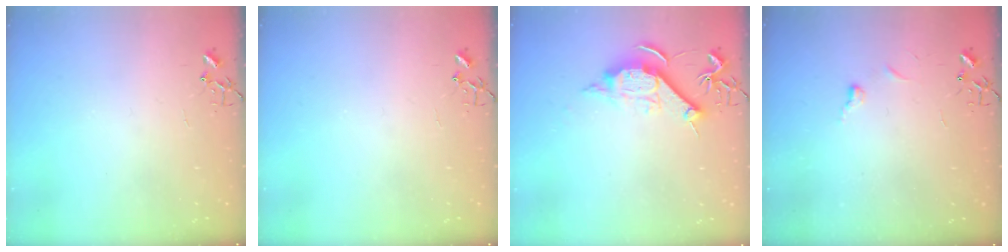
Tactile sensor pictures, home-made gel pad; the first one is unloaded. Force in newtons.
{"total": 0.0}
{"total": 11.2, "press": 11.2, "slide": 0.1}
{"total": 4.9, "press": 4.8, "slide": 0.6}